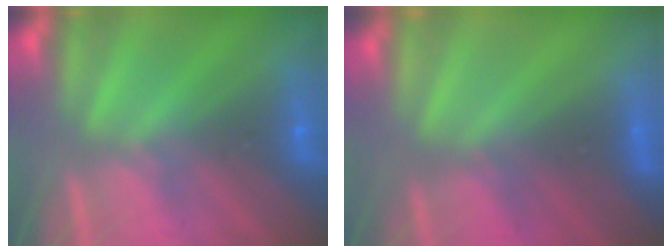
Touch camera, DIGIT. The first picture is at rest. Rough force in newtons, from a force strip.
{"total": 3.8}